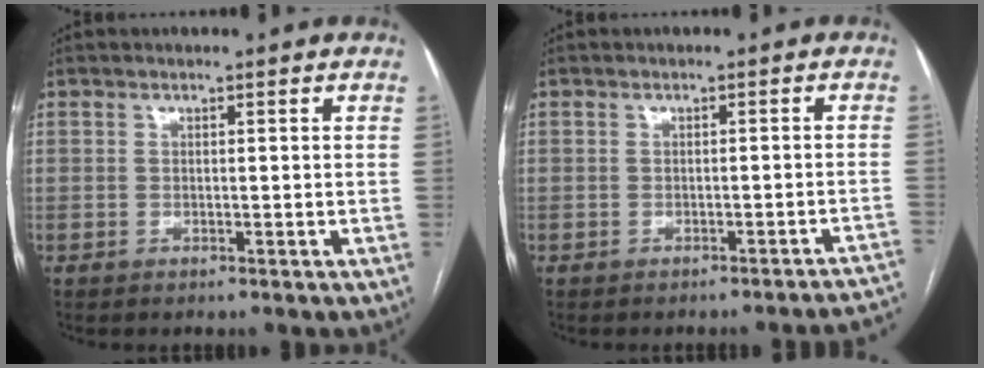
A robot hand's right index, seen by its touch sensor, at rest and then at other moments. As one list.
[{"total": 7.7, "force": [-7.5, -0.7, 1.5], "torque": [0.008, 0.001, -0.079]}]